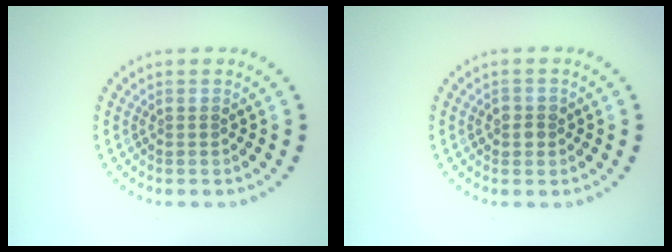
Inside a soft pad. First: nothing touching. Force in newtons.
{"total": 1.4, "press": 1.3, "slide": 0.5}